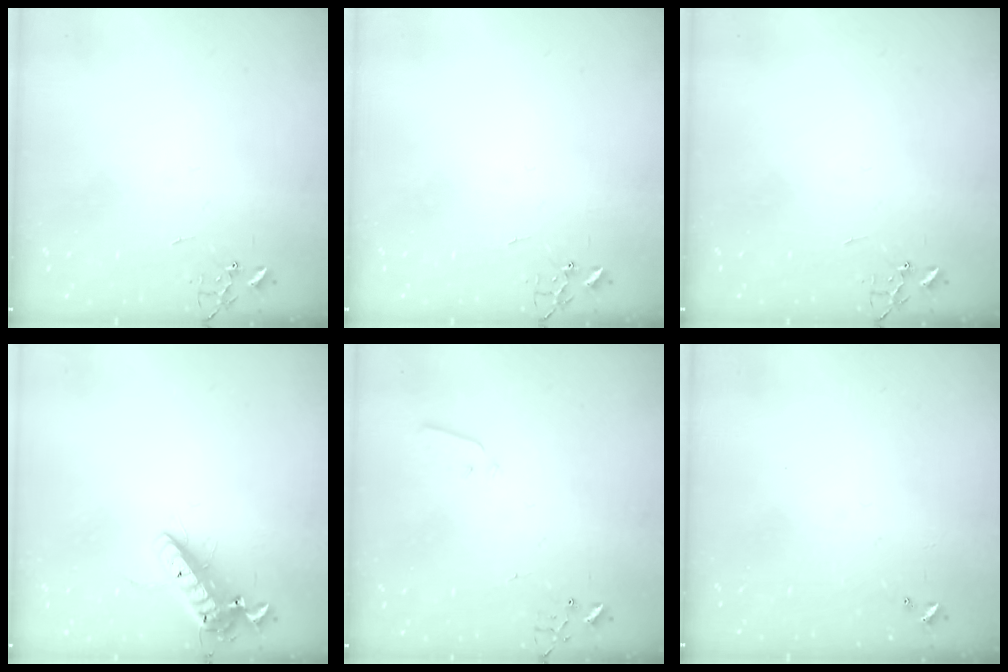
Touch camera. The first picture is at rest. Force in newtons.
{"total": 0.0}
{"total": 0.0}
{"total": 14.7, "press": 14.4, "slide": 2.9}
{"total": 3.3, "press": 3.2, "slide": 0.7}
{"total": 0.0}